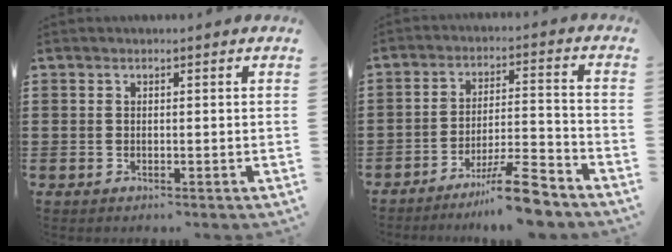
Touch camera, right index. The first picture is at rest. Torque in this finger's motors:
{"motor_torque": [0.31, -0.29, 0.29, 0.08]}